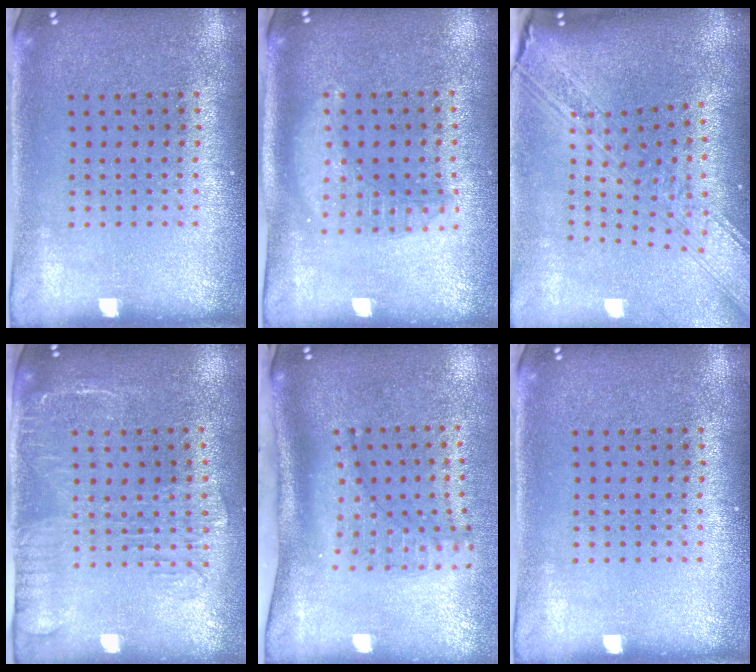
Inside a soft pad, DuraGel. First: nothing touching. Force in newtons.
{"total": 1.6, "press": 1.4, "slide": 0.7}
{"total": 3.5, "press": 2.7, "slide": 2.3}
{"total": 2.0, "press": 1.7, "slide": 1.0}
{"total": 2.1, "press": 1.5, "slide": 1.4}
{"total": 0.0}